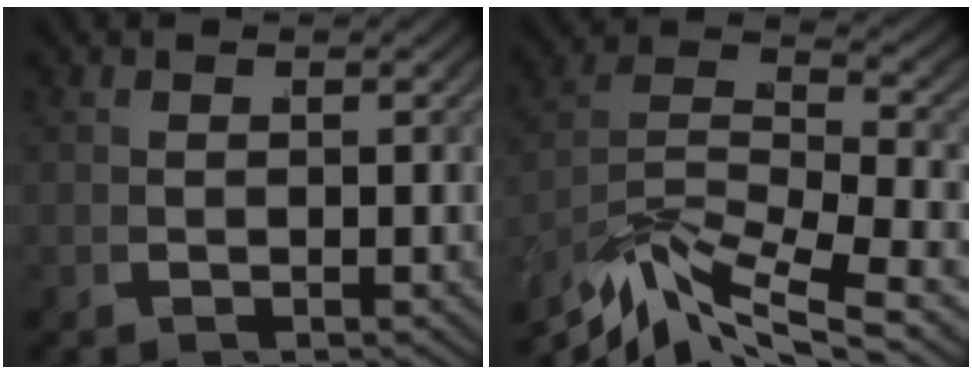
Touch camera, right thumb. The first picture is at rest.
{"total": 9.5, "force": [-2.1, 5.4, 7.6], "torque": [-0.156, -0.021, -0.030]}